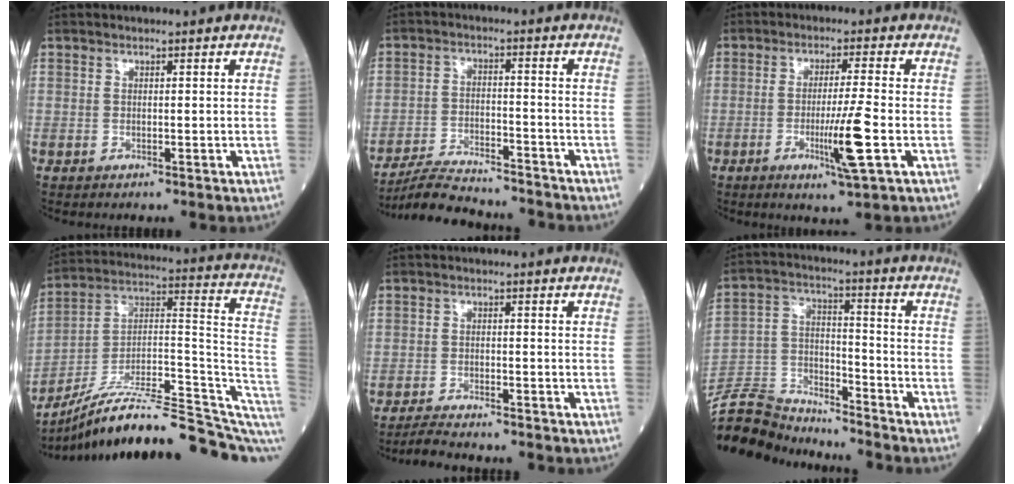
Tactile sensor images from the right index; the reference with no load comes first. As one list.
[{"total": 11.7, "force": [-11.2, 1.0, 3.4], "torque": [-0.051, 0.001, -0.183]}, {"total": 7.6, "force": [-2.2, -0.8, 7.2], "torque": [-0.129, -0.018, -0.039]}, {"total": 22.5, "force": [-16.9, 3.8, 14.4], "torque": [-0.163, 0.051, -0.260]}, {"total": 5.3, "force": [-5.0, 0.3, 1.7], "torque": [-0.030, -0.016, -0.083]}, {"total": 14.7, "force": [-14.5, 1.8, 1.1], "torque": [-0.029, 0.029, -0.262]}]